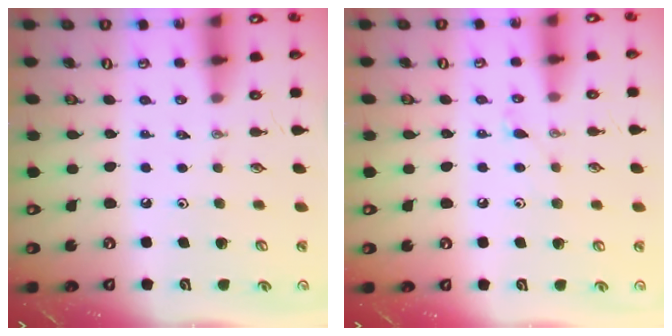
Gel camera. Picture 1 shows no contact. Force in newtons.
{"total": 6.4, "press": 6.4, "slide": 0.7}